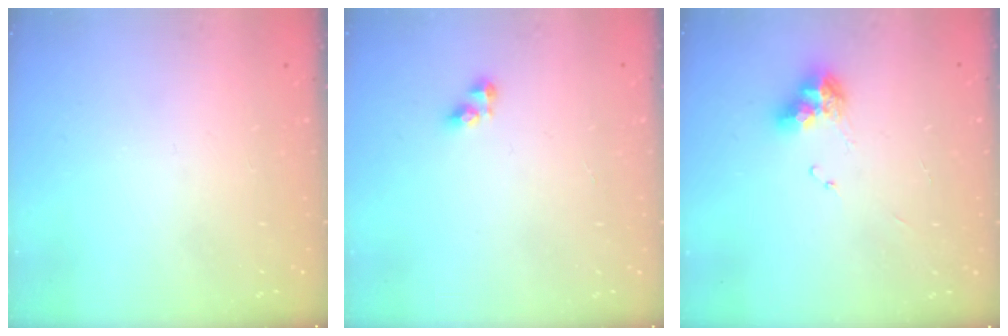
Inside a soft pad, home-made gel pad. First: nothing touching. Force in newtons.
{"total": 3.0, "press": 3.0, "slide": 0.3}
{"total": 8.7, "press": 8.6, "slide": 1.0}